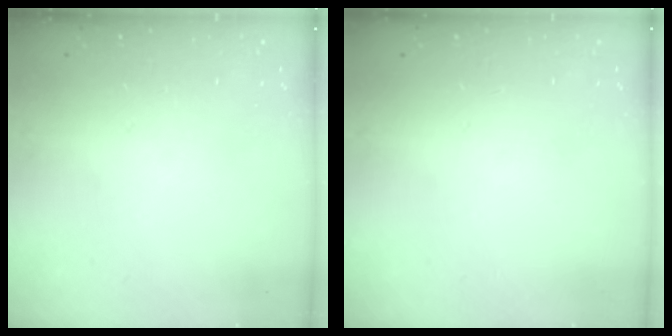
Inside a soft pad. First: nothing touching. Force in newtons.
{"total": 0.0}